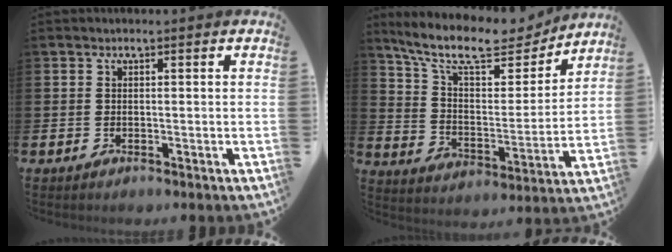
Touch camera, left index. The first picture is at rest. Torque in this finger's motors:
{"motor_torque": [1.11, -1.03, 0.29, 0.21]}